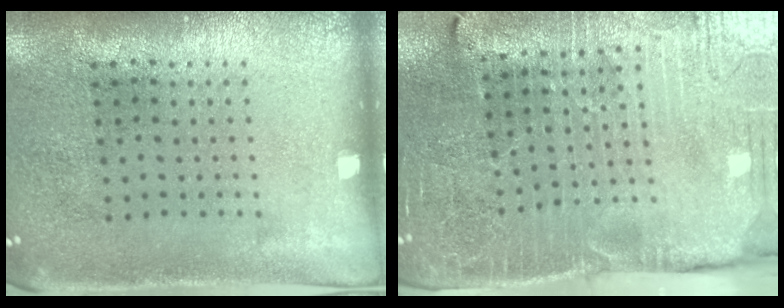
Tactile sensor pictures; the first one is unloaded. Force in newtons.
{"total": 3.8, "press": 3.7, "slide": 0.4}